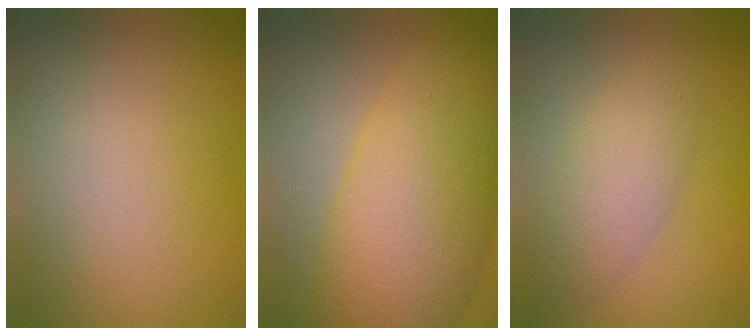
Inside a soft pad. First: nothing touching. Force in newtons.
{"total": 10.9, "press": 10.9, "slide": 0.2}
{"total": 3.8, "press": 3.8, "slide": 0.1}